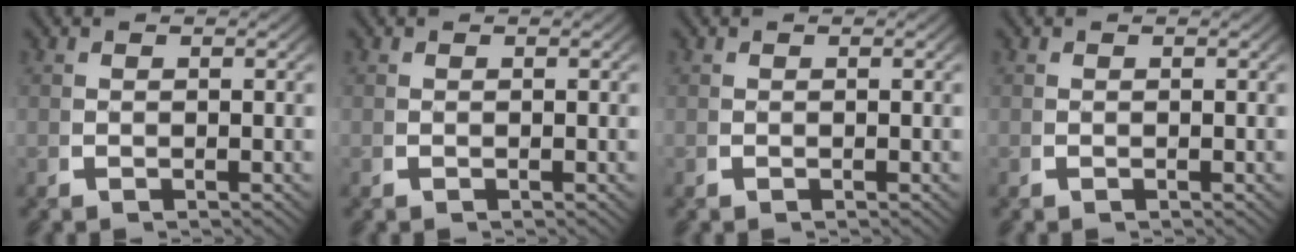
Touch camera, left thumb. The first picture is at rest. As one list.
[{"total": 0.0}, {"total": 0.0}, {"total": 0.0}]